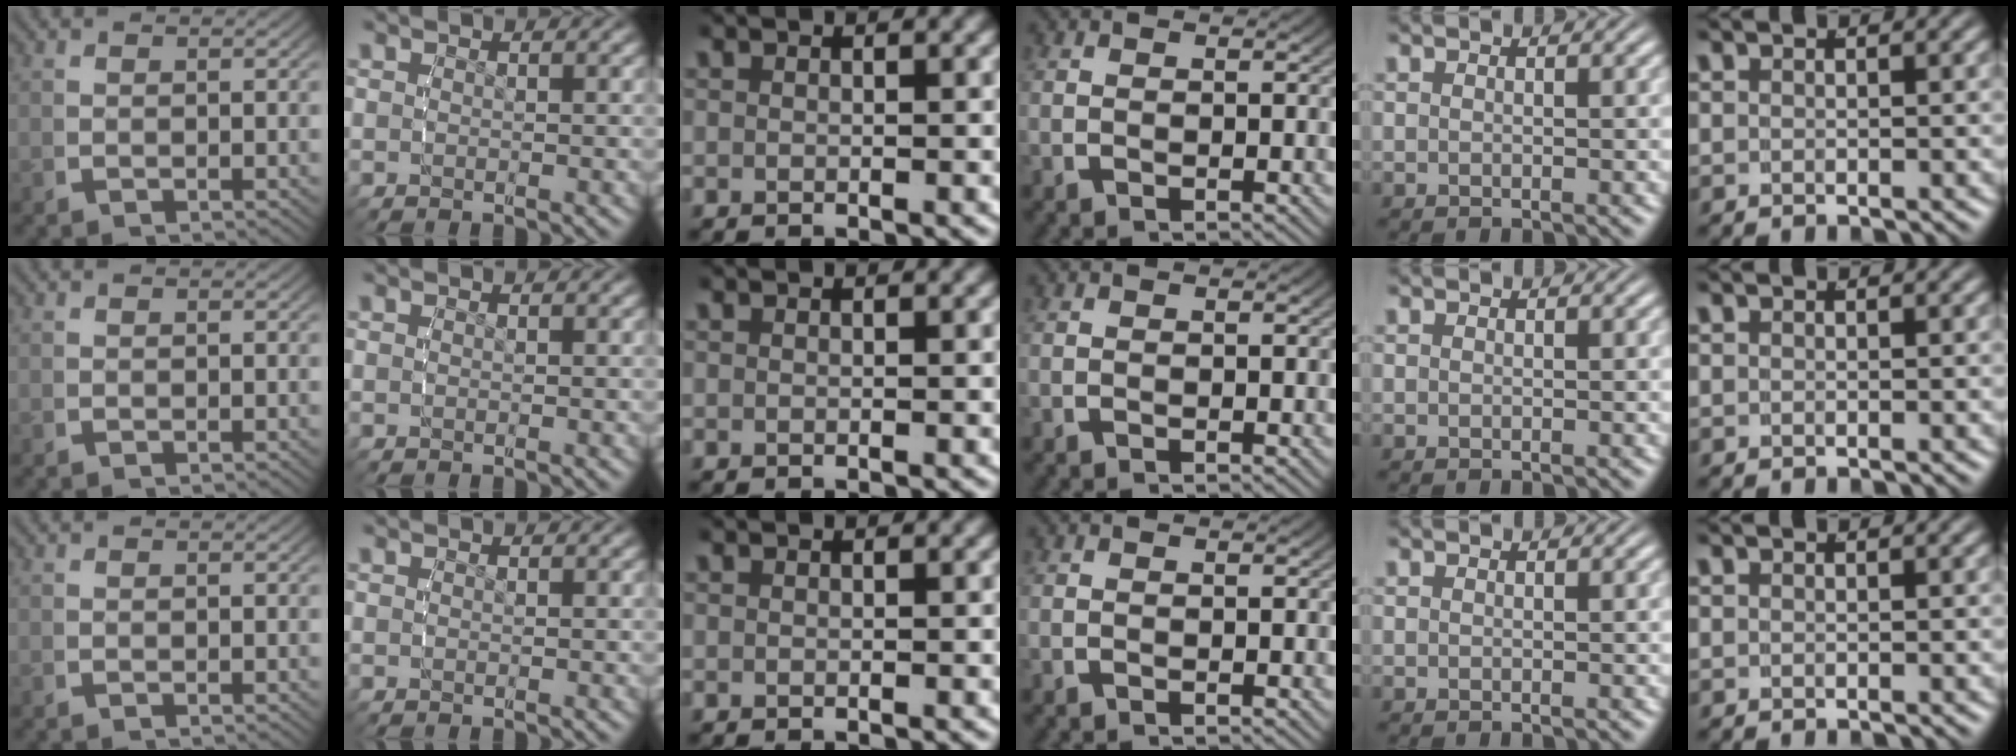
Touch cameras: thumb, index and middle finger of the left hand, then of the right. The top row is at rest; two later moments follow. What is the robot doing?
{"motion": "reach", "object": "jacket"}